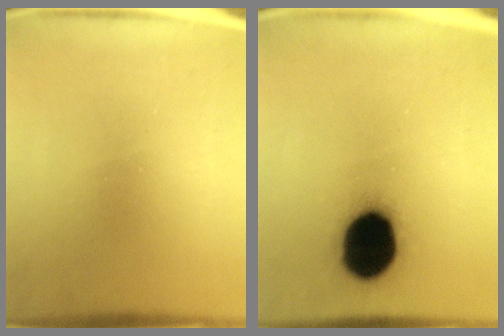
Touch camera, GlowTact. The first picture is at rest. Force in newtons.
{"total": 19.6}